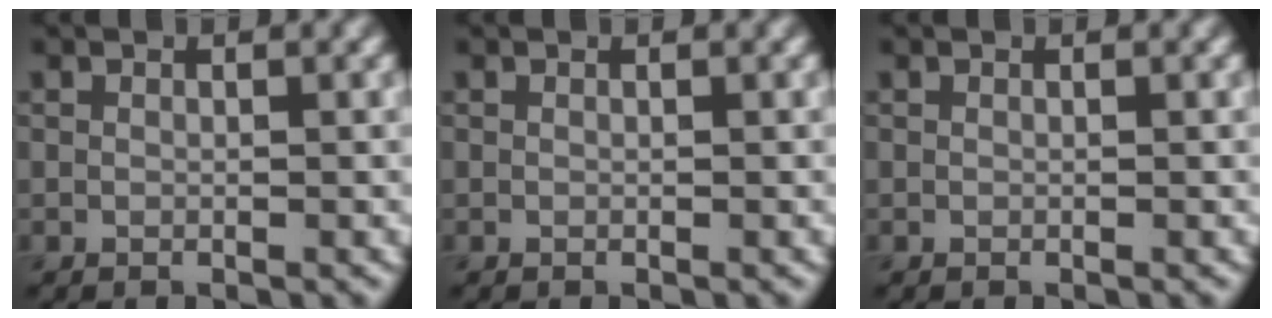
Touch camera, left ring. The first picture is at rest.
{"total": 0.0}
{"total": 0.0}